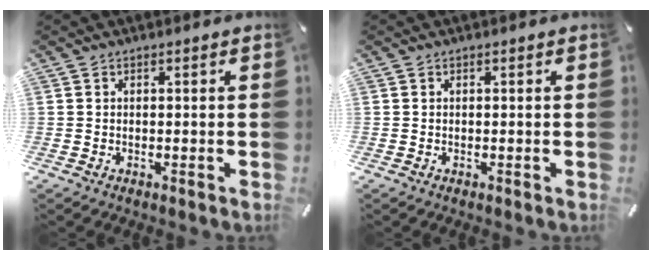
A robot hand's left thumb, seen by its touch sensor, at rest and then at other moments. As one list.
[{"total": 0.0}]